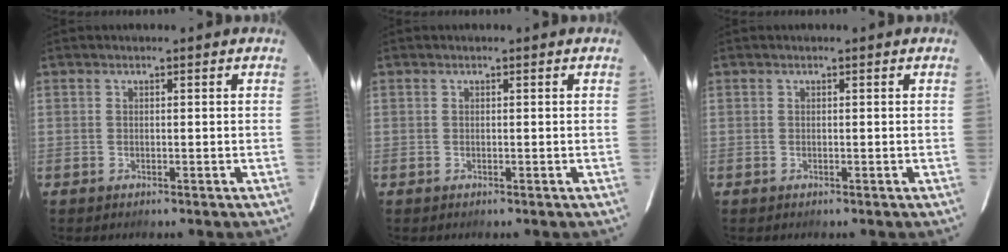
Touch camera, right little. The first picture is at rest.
{"total": 0.0}
{"total": 0.0}